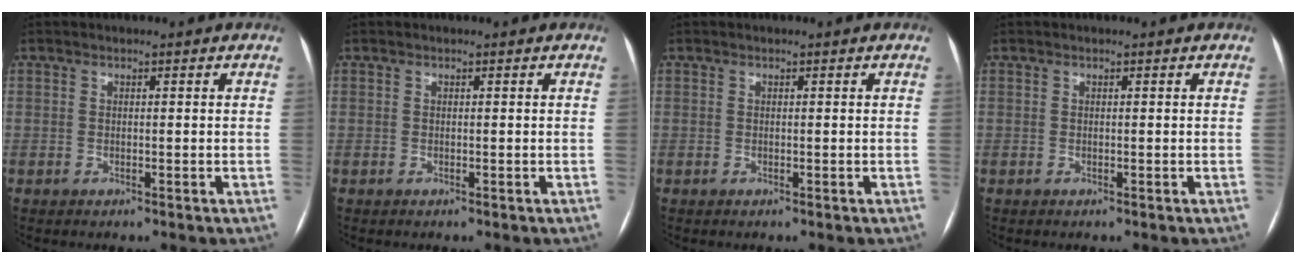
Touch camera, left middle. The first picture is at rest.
{"total": 0.0}
{"total": 0.0}
{"total": 0.0}